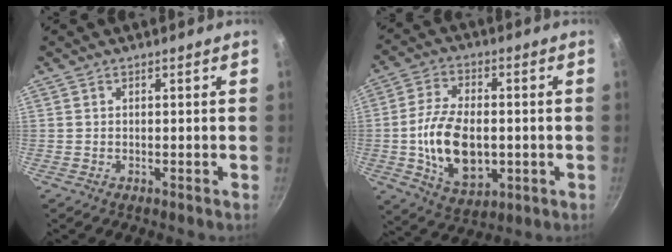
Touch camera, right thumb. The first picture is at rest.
{"total": 14.9, "force": [-1.4, 9.0, 11.8], "torque": [-0.202, 0.007, -0.017]}